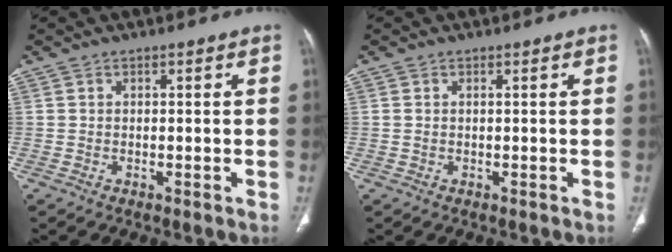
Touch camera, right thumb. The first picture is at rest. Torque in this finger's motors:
{"motor_torque": [-0.29, -0.45, -0.43, 0.19, 0.06]}